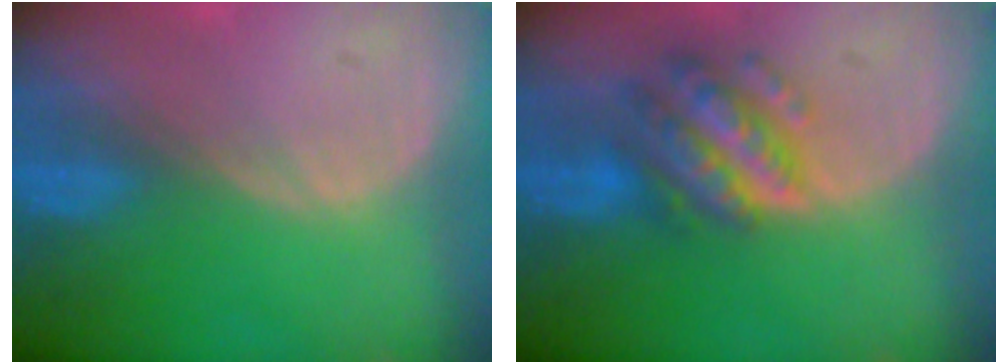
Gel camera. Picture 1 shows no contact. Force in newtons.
{"total": 7.5, "press": 7.5, "slide": 0.4}